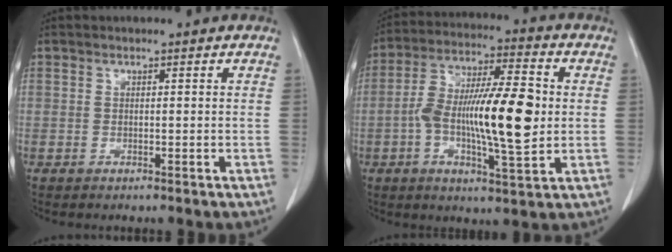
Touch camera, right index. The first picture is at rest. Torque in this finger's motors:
{"motor_torque": [0.86, -0.04, 0.54, 0.21]}